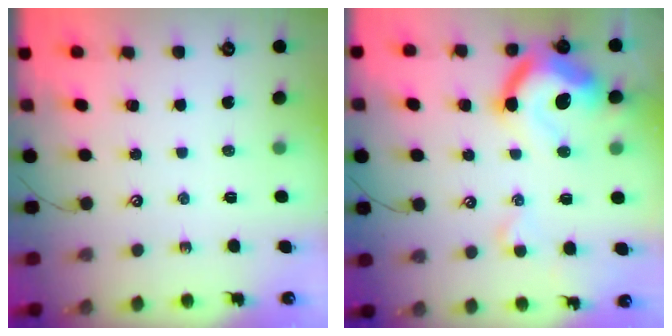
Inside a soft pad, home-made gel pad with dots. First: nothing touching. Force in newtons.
{"total": 16.4, "press": 16.1, "slide": 2.8}